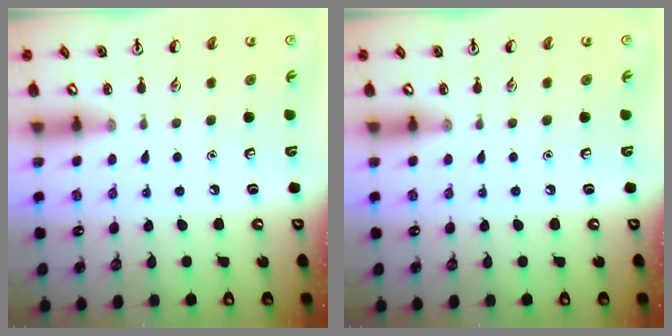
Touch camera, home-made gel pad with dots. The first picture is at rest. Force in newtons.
{"total": 0.0}